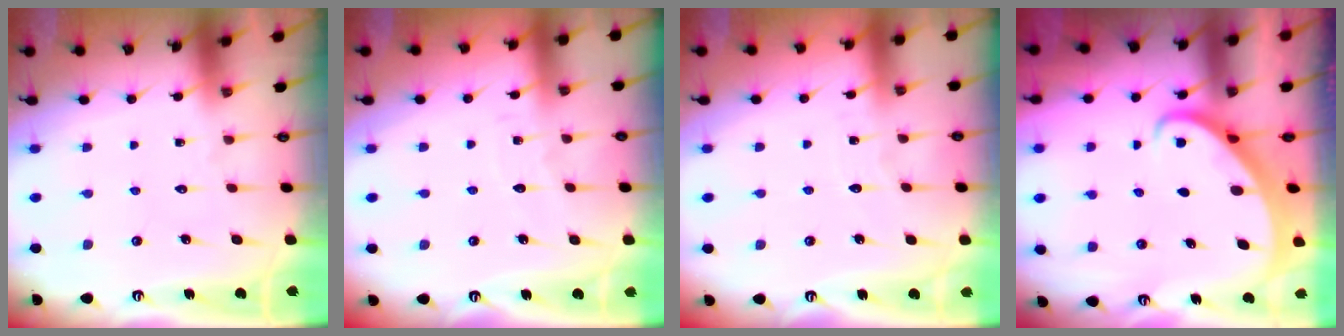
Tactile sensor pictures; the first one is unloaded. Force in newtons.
{"total": 2.5, "press": 2.5, "slide": 0.2}
{"total": 2.9, "press": 2.9, "slide": 0.2}
{"total": 2.7, "press": 2.7, "slide": 0.3}